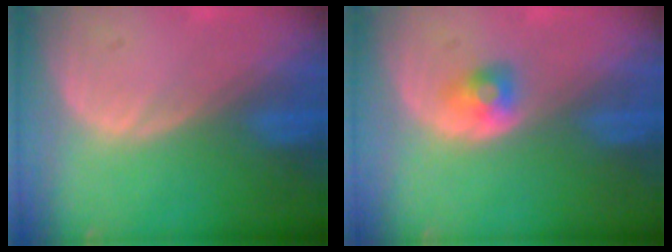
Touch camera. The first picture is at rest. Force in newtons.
{"total": 2.4, "press": 2.2, "slide": 0.7}